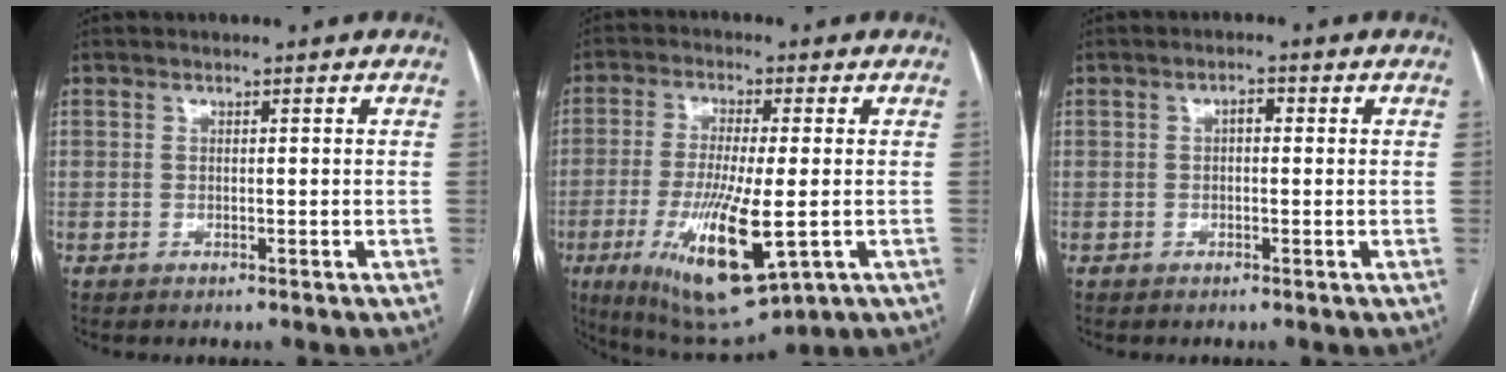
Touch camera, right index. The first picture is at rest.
{"total": 15.5, "force": [-4.4, 3.2, 14.5], "torque": [-0.274, -0.037, -0.062]}
{"total": 1.5, "force": [0.1, 0.7, 1.3], "torque": [-0.017, 0.005, -0.001]}